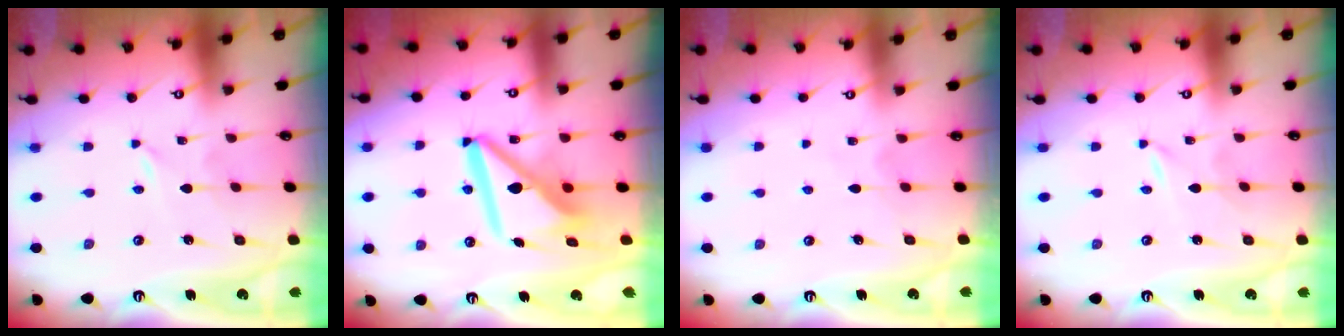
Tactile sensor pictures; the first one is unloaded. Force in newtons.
{"total": 12.9, "press": 12.8, "slide": 1.5}
{"total": 5.1, "press": 5.1, "slide": 0.5}
{"total": 0.0}